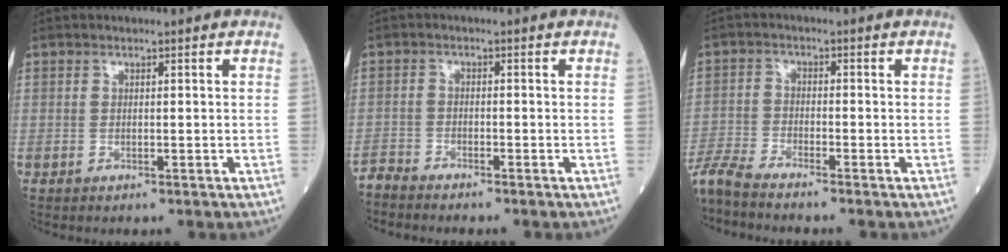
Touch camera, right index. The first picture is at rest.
{"total": 2.9, "force": [-2.9, -0.4, 0.2], "torque": [0.001, -0.011, -0.056]}
{"total": 6.8, "force": [-6.3, -0.7, 2.3], "torque": [-0.044, -0.020, -0.120]}